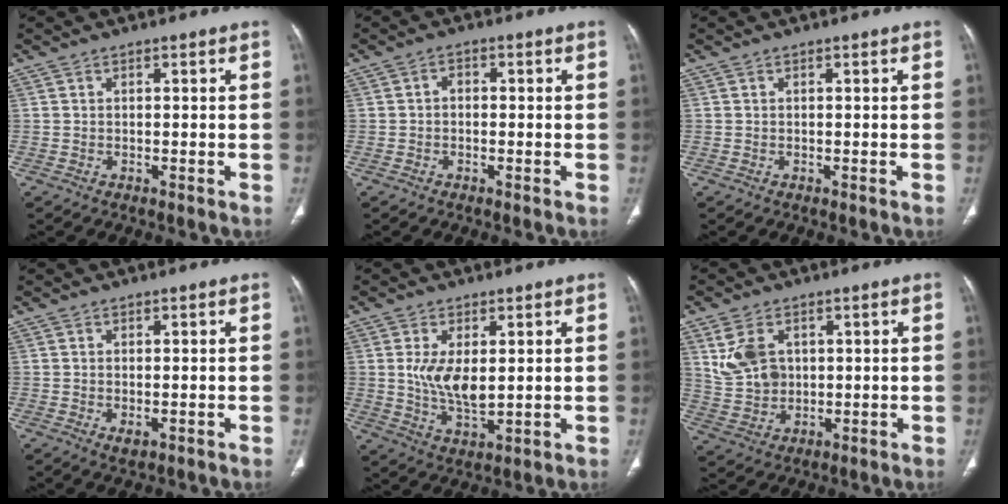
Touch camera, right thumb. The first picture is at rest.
{"total": 1.7, "force": [-0.2, 1.3, 1.1], "torque": [-0.009, 0.009, -0.008]}
{"total": 0.0}
{"total": 1.8, "force": [-0.4, 0.9, 1.4], "torque": [-0.028, -0.006, -0.004]}
{"total": 8.1, "force": [1.3, 3.9, 6.9], "torque": [-0.127, -0.021, 0.033]}
{"total": 8.8, "force": [2.8, 6.3, 5.4], "torque": [-0.095, -0.004, 0.069]}